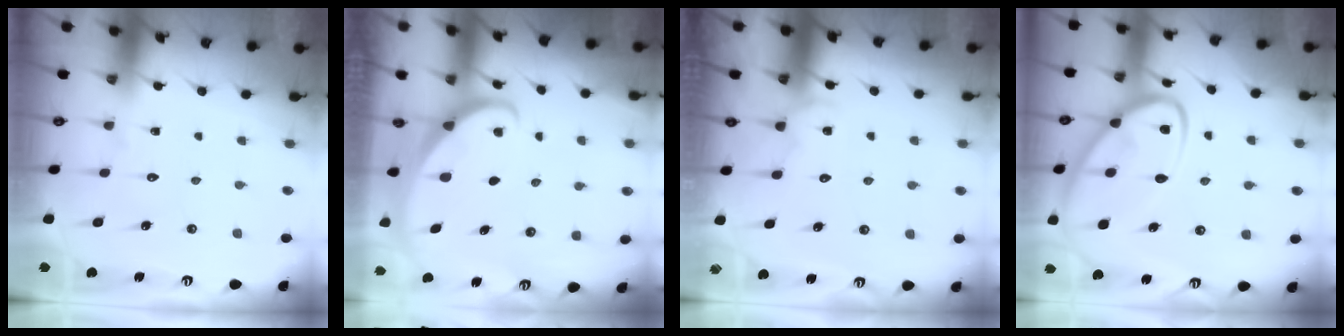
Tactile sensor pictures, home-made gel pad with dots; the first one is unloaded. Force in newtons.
{"total": 1.2, "press": 1.2, "slide": 0.1}
{"total": 3.3, "press": 3.3, "slide": 0.3}
{"total": 13.3, "press": 13.3, "slide": 1.1}